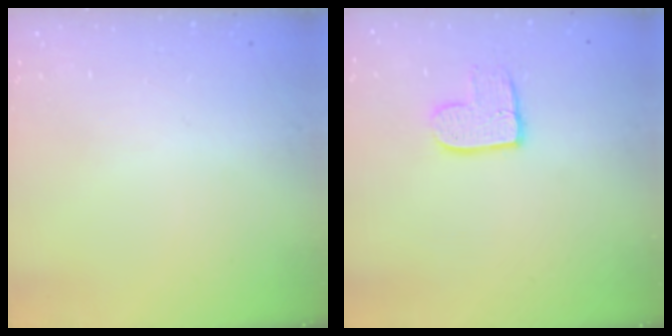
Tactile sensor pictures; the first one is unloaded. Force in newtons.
{"total": 9.7, "press": 9.6, "slide": 0.7}